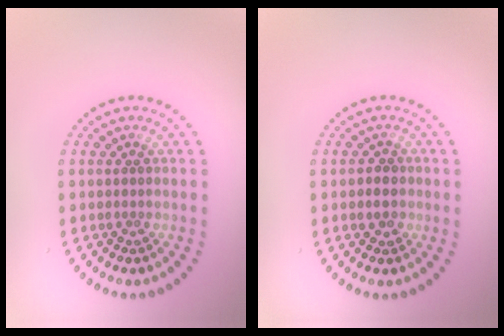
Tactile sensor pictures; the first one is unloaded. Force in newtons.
{"total": 1.3, "press": 1.2, "slide": 0.5}